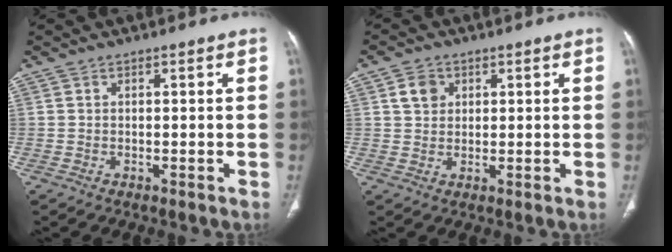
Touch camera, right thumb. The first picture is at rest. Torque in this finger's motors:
{"motor_torque": [-0.99, 0.39, 0.48, -0.11, 0.01]}